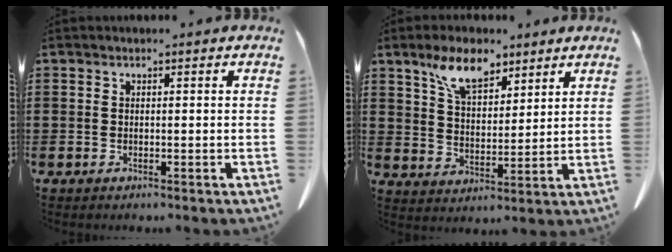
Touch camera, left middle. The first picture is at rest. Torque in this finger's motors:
{"motor_torque": [0.61, 0.60, 0.00, -0.03]}